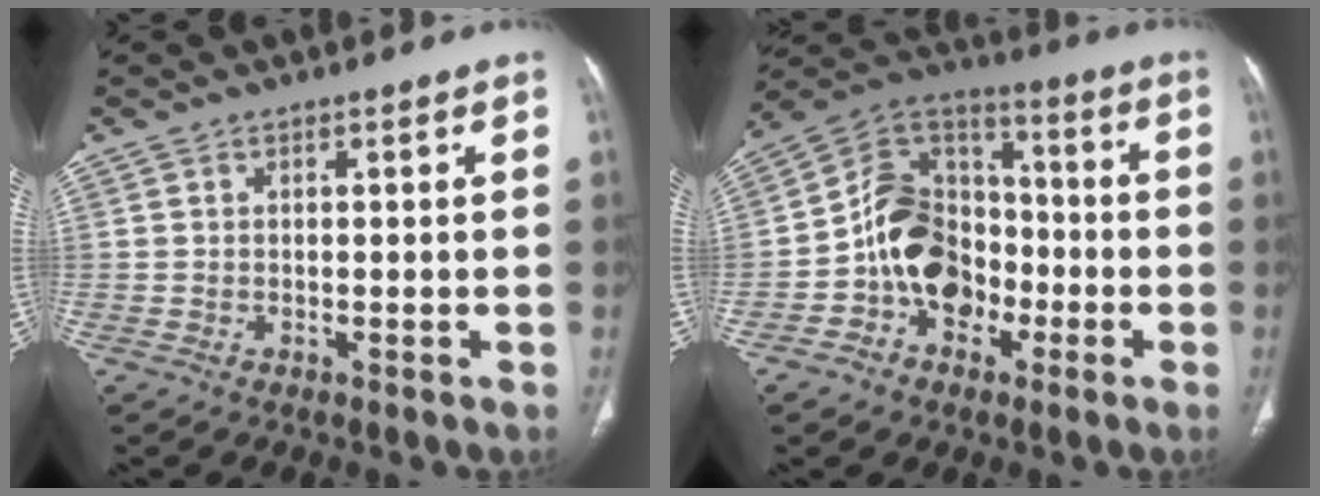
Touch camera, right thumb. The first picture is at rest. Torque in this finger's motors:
{"motor_torque": [1.63, 1.61, 1.15, -0.76, 0.16]}